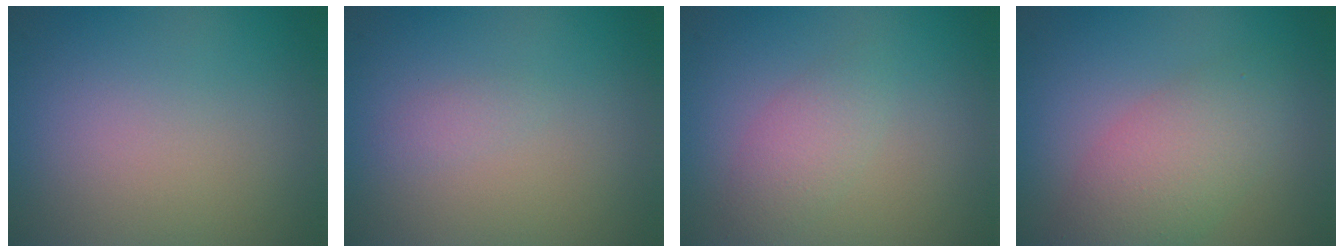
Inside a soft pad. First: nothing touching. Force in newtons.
{"total": 0.7, "press": 0.7, "slide": 0.1}
{"total": 2.1, "press": 2.1, "slide": 0.1}
{"total": 4.8, "press": 4.8, "slide": 0.1}